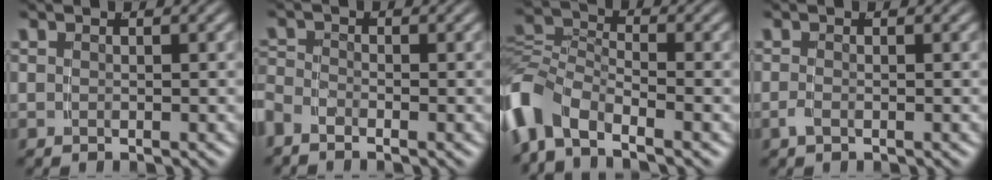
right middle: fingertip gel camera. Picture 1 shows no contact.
{"total": 1.7, "force": [-1.4, 0.8, 0.6], "torque": [-0.021, -0.014, -0.024]}
{"total": 6.3, "force": [-3.1, 4.3, 3.5], "torque": [-0.107, -0.029, -0.047]}
{"total": 0.9, "force": [-0.6, -0.4, 0.4], "torque": [-0.010, -0.005, -0.008]}